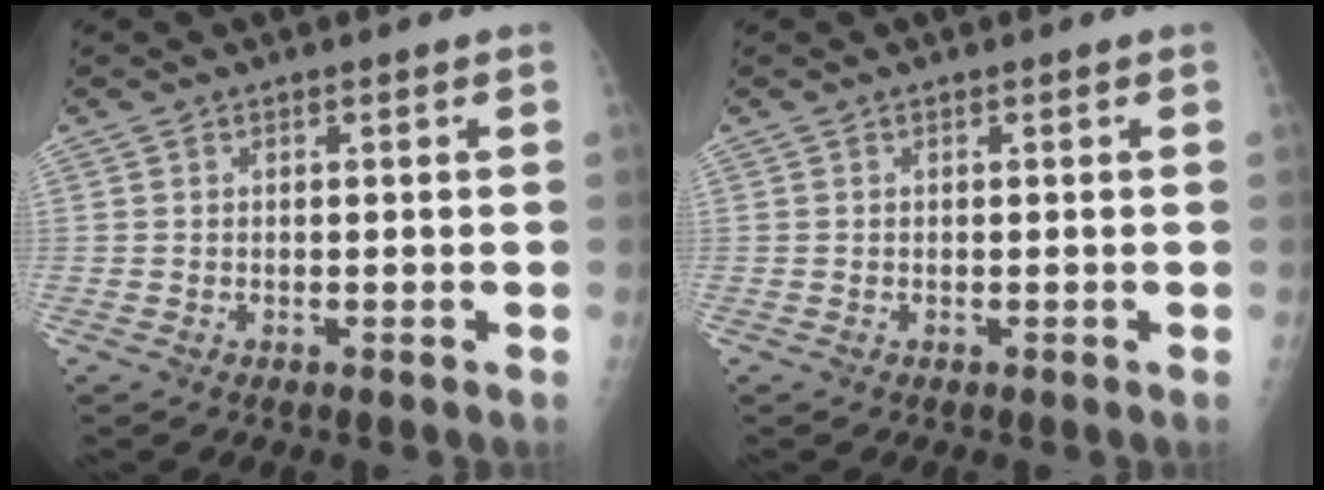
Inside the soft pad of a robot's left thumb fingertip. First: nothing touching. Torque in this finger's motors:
{"motor_torque": [0.13, -0.13, 0.00, 0.00, 0.00]}